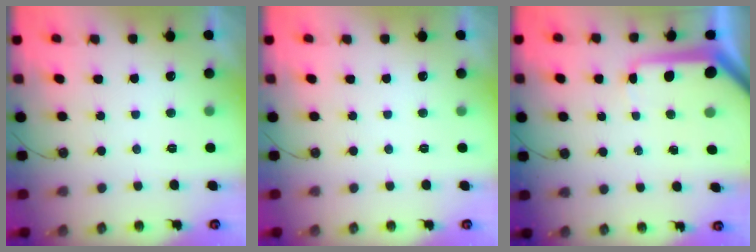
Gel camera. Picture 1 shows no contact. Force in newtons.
{"total": 0.0}
{"total": 10.1, "press": 10.1, "slide": 1.1}